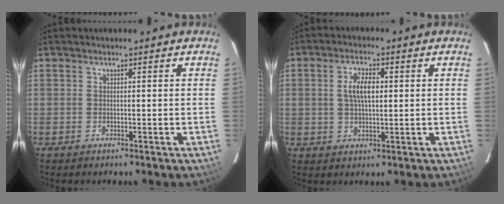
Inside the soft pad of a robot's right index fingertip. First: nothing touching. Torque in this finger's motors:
{"motor_torque": [0.10, -0.01, 0.18, 0.09]}